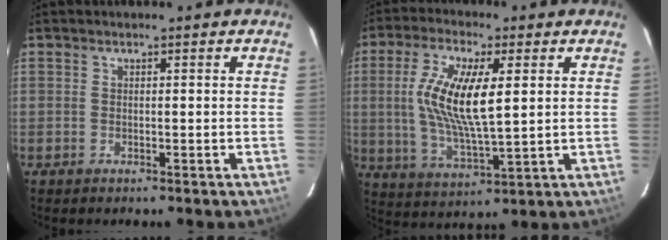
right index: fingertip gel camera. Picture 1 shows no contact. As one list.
[{"total": 13.8, "force": [2.3, 4.3, 12.9], "torque": [-0.249, 0.000, 0.046]}]